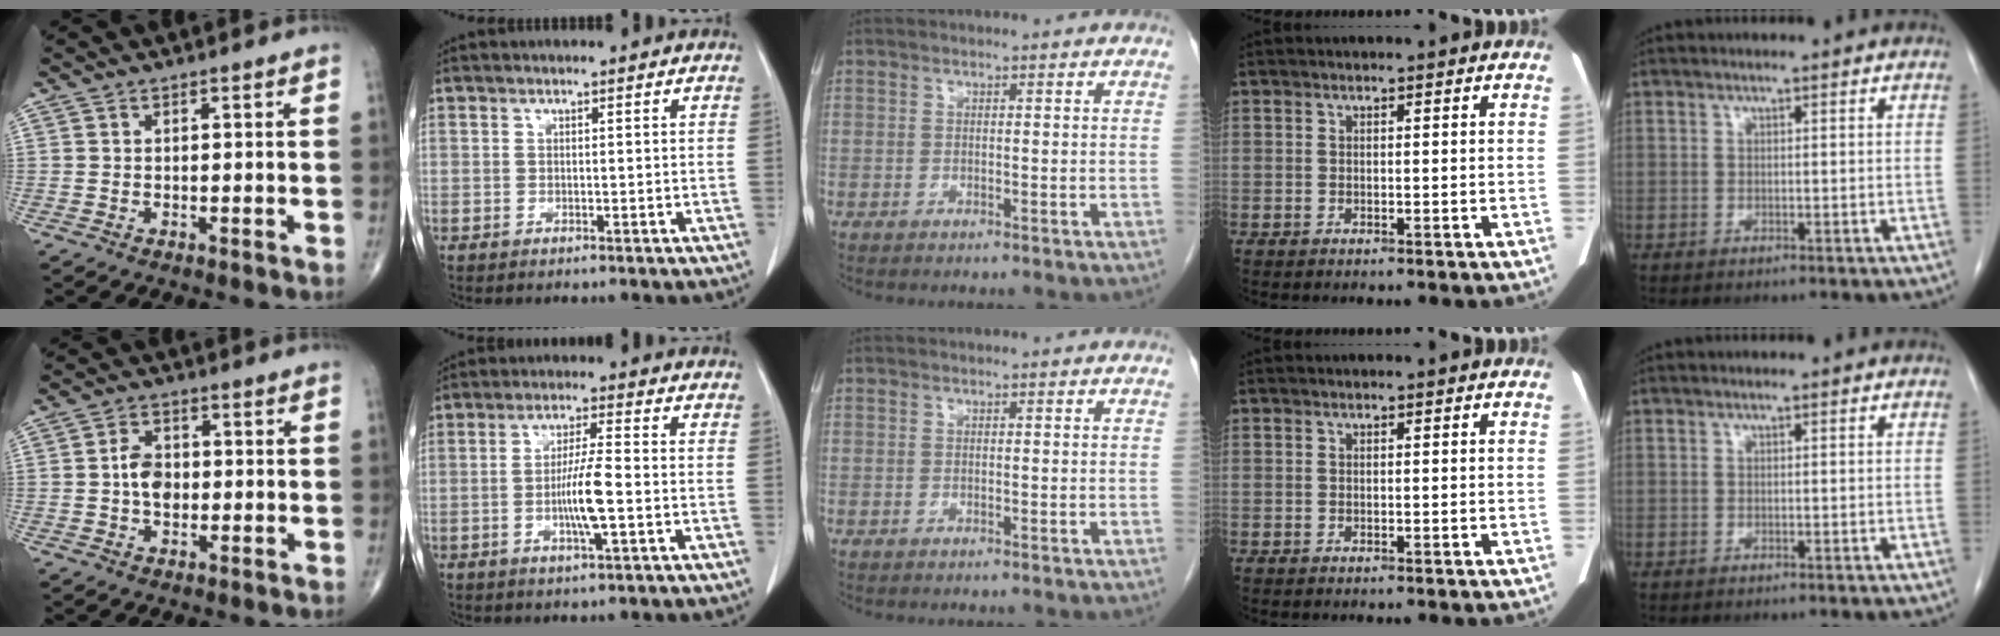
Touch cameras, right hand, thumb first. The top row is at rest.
{"thumb": {"total": 5.6, "force": [-0.3, 4.0, 4.0], "torque": [-0.059, 0.011, -0.009]}, "index": {"total": 7.1, "force": [-1.5, 0.6, 6.9], "torque": [-0.132, -0.002, -0.029]}}